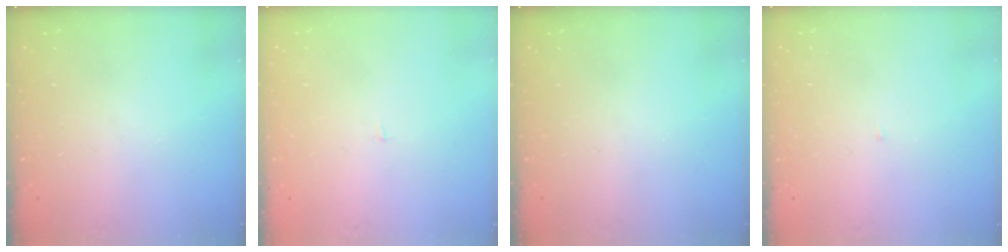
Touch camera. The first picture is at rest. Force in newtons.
{"total": 1.2, "press": 1.2, "slide": 0.1}
{"total": 0.0}
{"total": 2.0, "press": 2.0, "slide": 0.2}